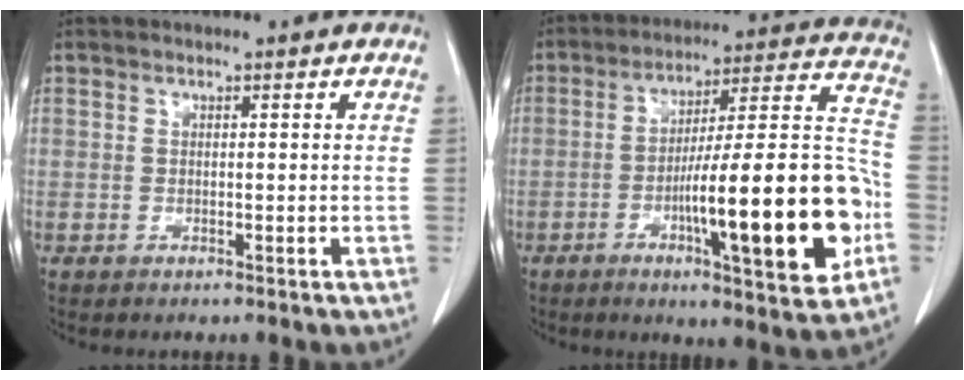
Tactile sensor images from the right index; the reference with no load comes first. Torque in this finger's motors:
{"motor_torque": [1.36, -0.78, 0.95, 0.20]}